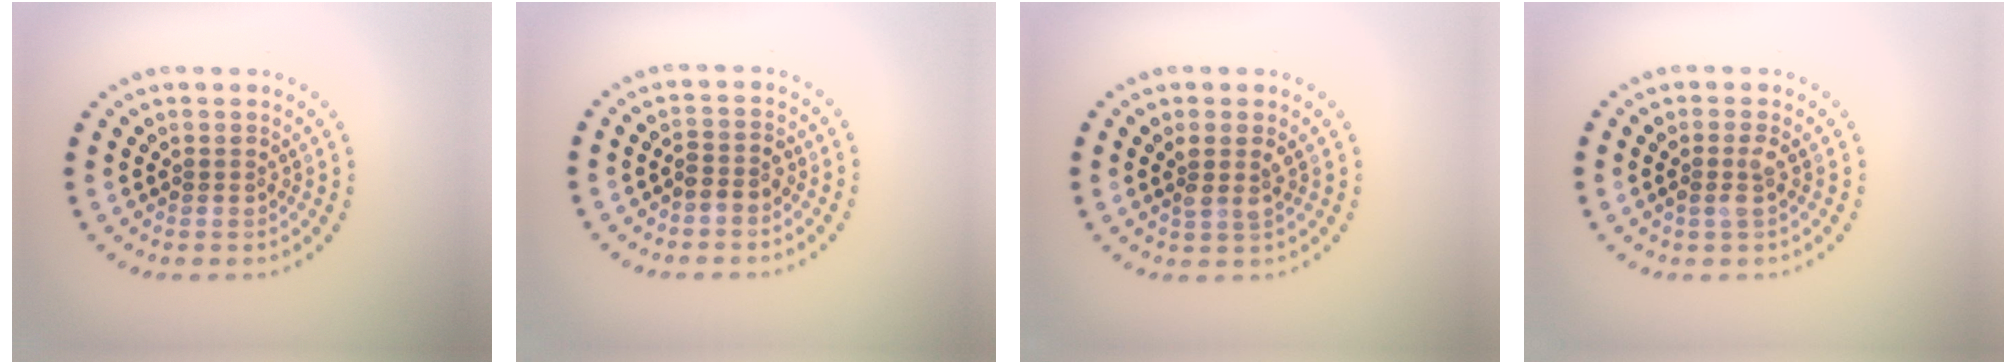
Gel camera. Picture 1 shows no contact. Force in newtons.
{"total": 1.6, "press": 1.4, "slide": 0.7}
{"total": 1.7, "press": 1.5, "slide": 0.8}
{"total": 1.2, "press": 1.1, "slide": 0.5}